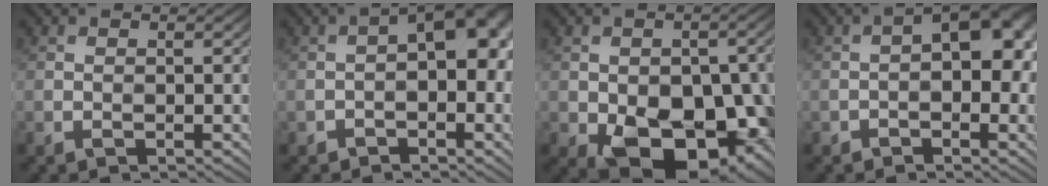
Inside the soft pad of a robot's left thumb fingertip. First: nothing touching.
{"total": 7.2, "force": [-0.9, 3.0, 6.5], "torque": [-0.085, 0.007, -0.004]}
{"total": 15.0, "force": [-5.2, 9.5, 10.4], "torque": [-0.131, -0.030, -0.057]}
{"total": 7.8, "force": [-0.4, 3.5, 6.9], "torque": [-0.091, 0.010, 0.004]}